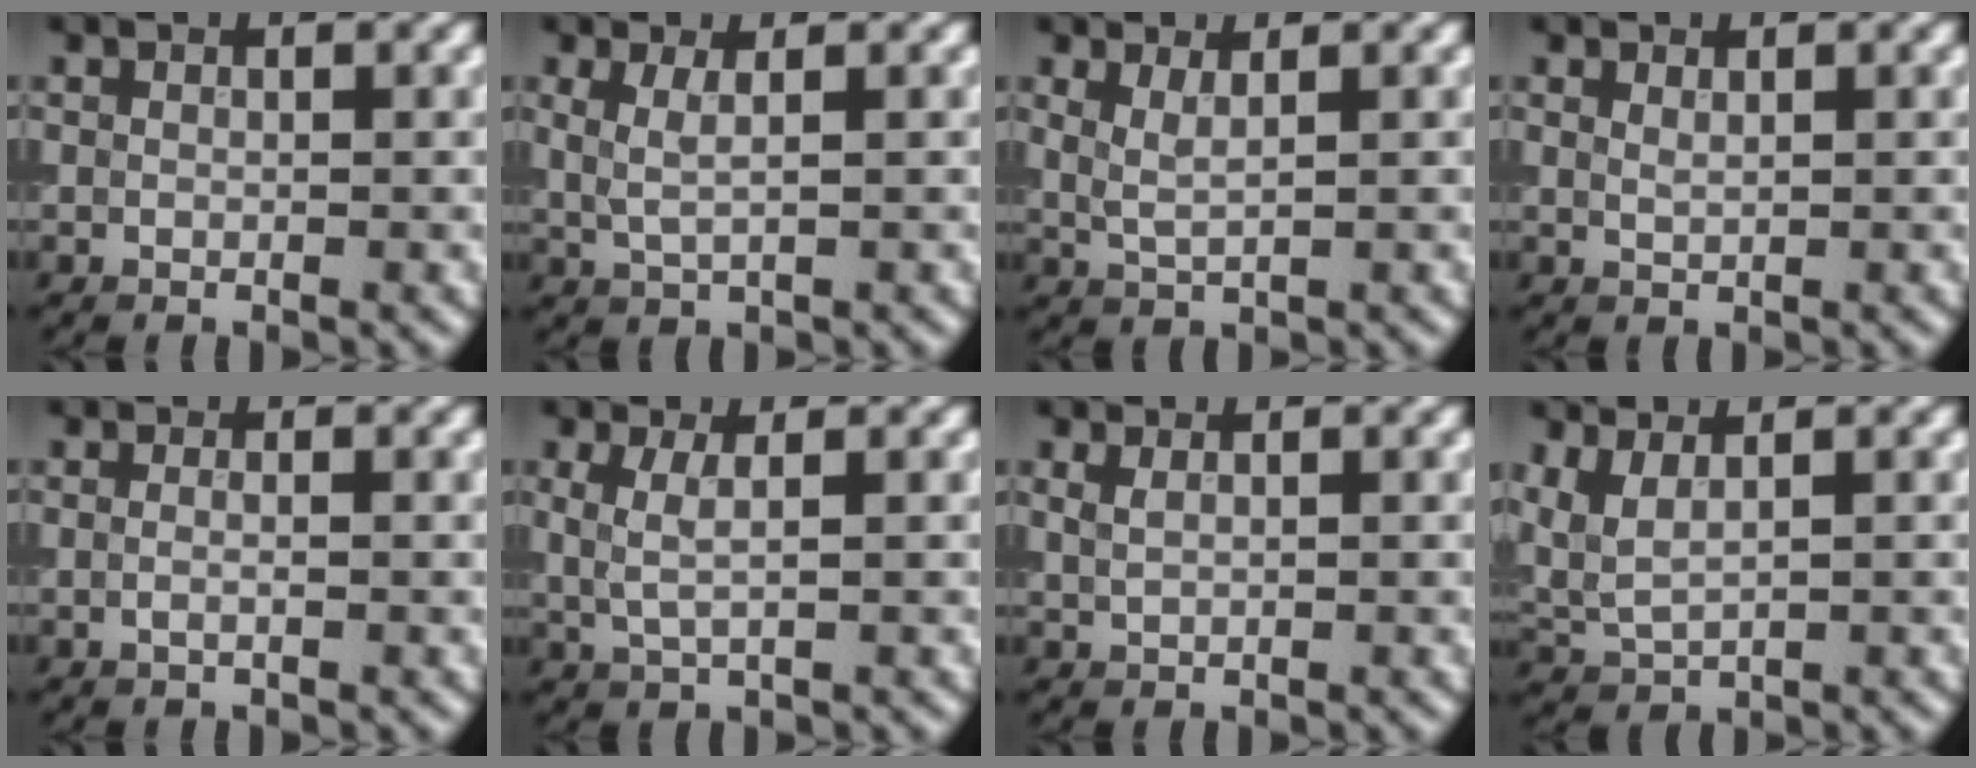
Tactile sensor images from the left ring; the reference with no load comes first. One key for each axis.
{"total": 1.9, "fx": 0.7, "fy": 0.6, "fz": 1.7, "tx": -0.030, "ty": -0.007, "tz": 0.014}
{"total": 1.9, "fx": 1.0, "fy": 0.6, "fz": 1.5, "tx": -0.028, "ty": -0.007, "tz": 0.019}
{"total": 0.7, "fx": 0.5, "fy": 0.2, "fz": 0.4, "tx": -0.007, "ty": -0.001, "tz": 0.010}
{"total": 1.1, "fx": 0.0, "fy": 0.4, "fz": 1.0, "tx": -0.008, "ty": -0.017, "tz": -0.007}
{"total": 2.1, "fx": 0.5, "fy": 0.6, "fz": 2.0, "tx": -0.038, "ty": -0.004, "tz": 0.012}
{"total": 1.2, "fx": 0.7, "fy": 0.6, "fz": 0.8, "tx": -0.015, "ty": -0.001, "tz": 0.016}
{"total": 3.0, "fx": 1.5, "fy": 1.1, "fz": 2.4, "tx": -0.062, "ty": 0.000, "tz": 0.037}